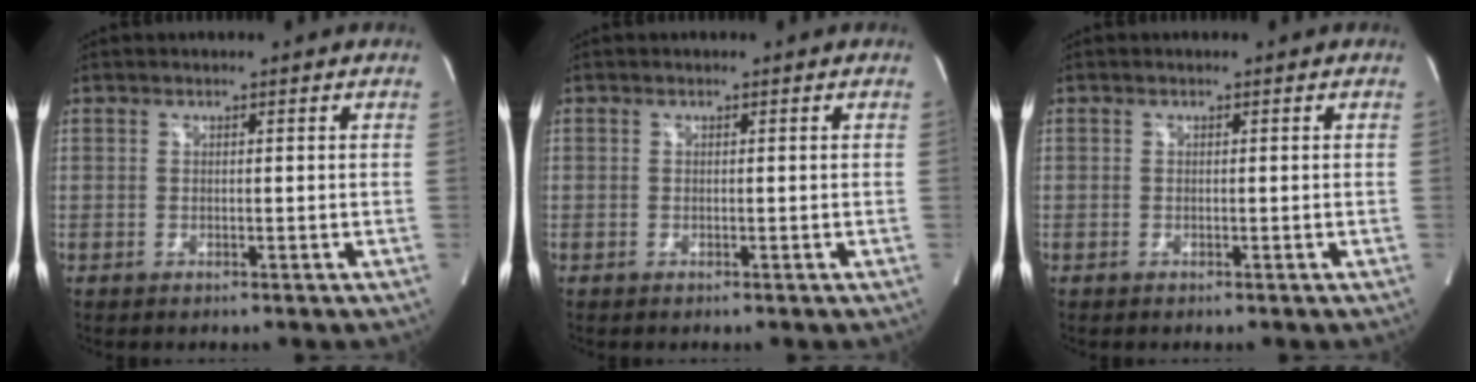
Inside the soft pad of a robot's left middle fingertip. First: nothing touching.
{"total": 0.0}
{"total": 0.0}